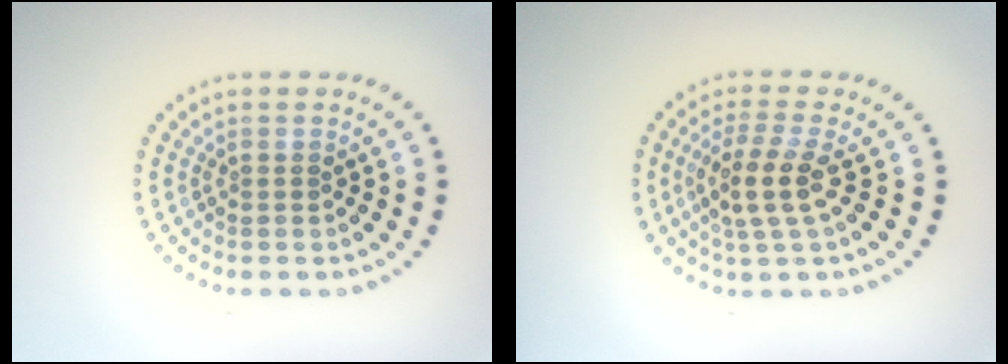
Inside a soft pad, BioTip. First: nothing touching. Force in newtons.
{"total": 3.4, "press": 3.0, "slide": 1.7}